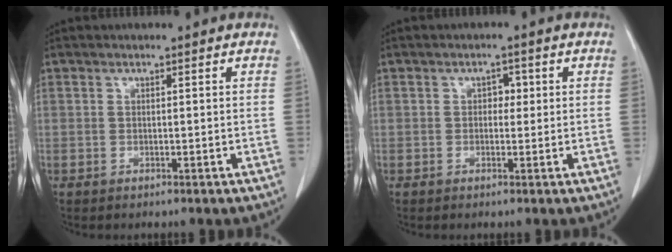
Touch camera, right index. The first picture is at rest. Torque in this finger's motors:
{"motor_torque": [0.00, 0.01, 0.00, 0.00]}